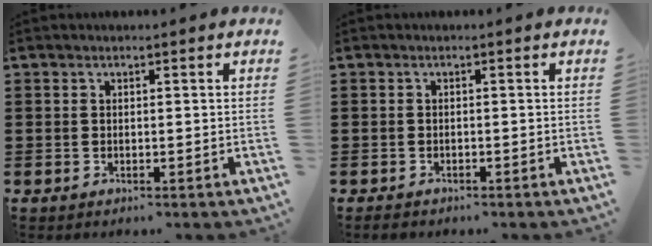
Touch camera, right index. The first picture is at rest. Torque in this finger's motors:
{"motor_torque": [0.09, 0.05, 0.04, 0.02]}